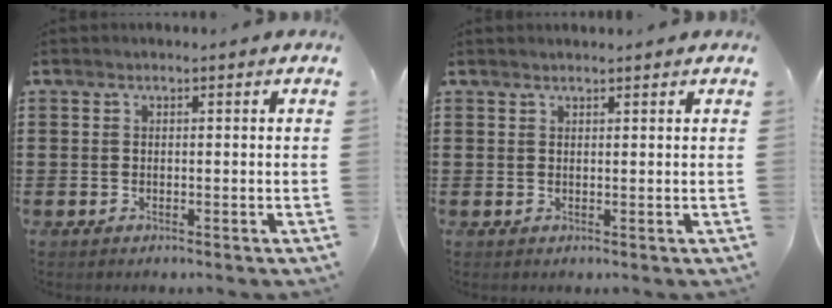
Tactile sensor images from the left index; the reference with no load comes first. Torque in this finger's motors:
{"motor_torque": [2.14, -0.01, 0.07, -0.01]}